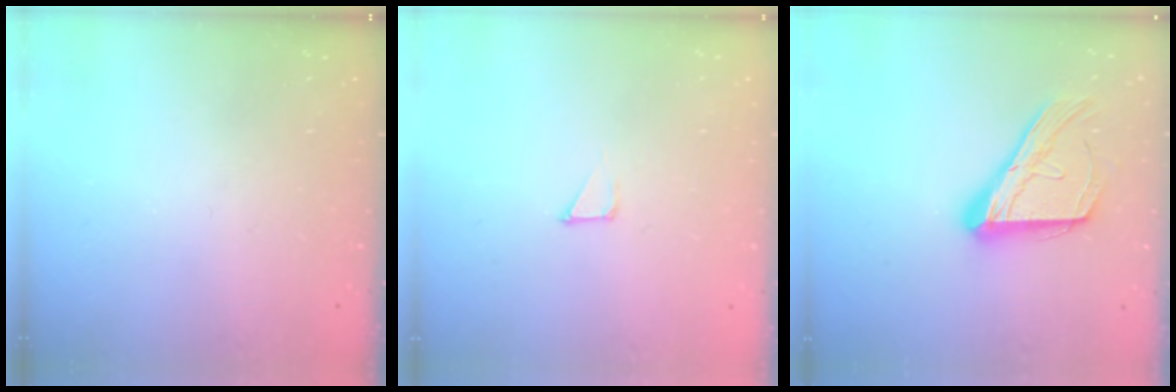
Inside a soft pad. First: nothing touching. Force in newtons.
{"total": 1.2, "press": 1.2, "slide": 0.0}
{"total": 15.8, "press": 15.7, "slide": 1.0}